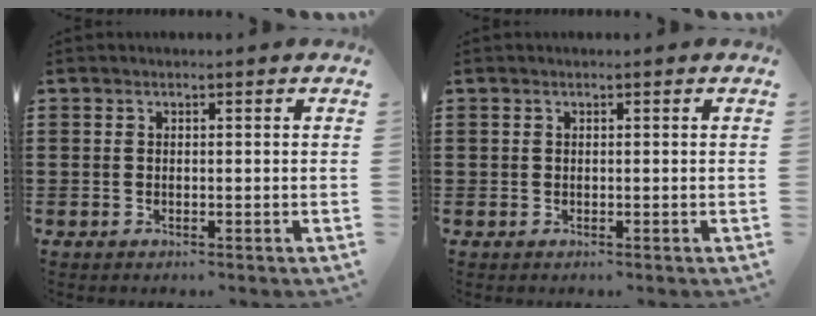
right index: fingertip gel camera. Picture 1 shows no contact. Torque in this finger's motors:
{"motor_torque": [0.95, 1.19, 0.00, -0.01]}